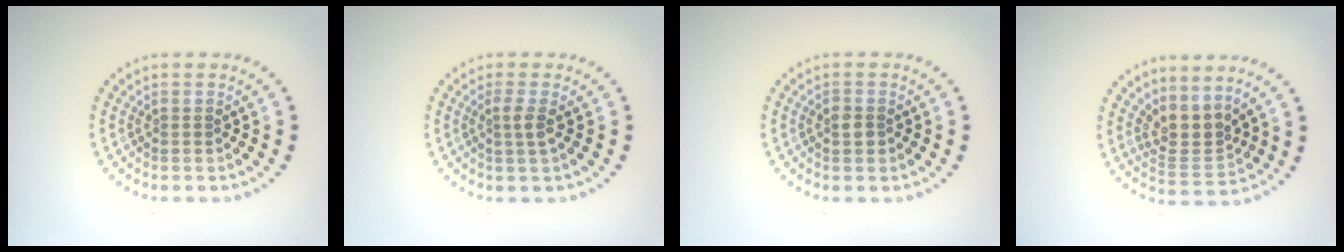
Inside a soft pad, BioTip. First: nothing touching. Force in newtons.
{"total": 1.4, "press": 1.1, "slide": 0.9}
{"total": 1.2, "press": 1.2, "slide": 0.2}
{"total": 2.9, "press": 2.0, "slide": 2.1}